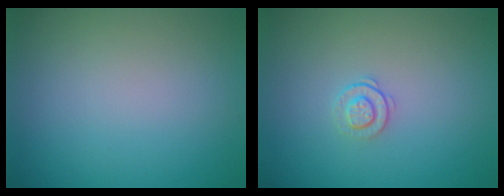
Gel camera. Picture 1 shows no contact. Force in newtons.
{"total": 1.2, "press": 0.9, "slide": 0.8}